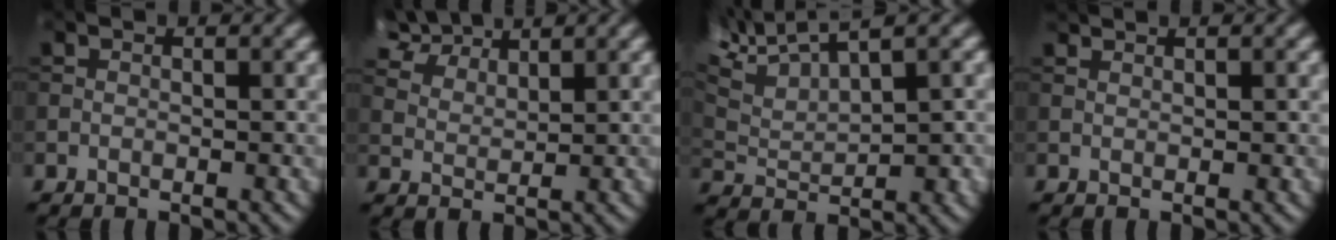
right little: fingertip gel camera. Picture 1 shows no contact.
{"total": 6.5, "force": [5.3, 2.4, 2.8], "torque": [-0.067, 0.010, 0.098]}
{"total": 7.9, "force": [5.3, 2.2, 5.4], "torque": [-0.109, 0.020, 0.094]}
{"total": 0.9, "force": [0.8, 0.0, 0.3], "torque": [-0.005, -0.001, 0.014]}